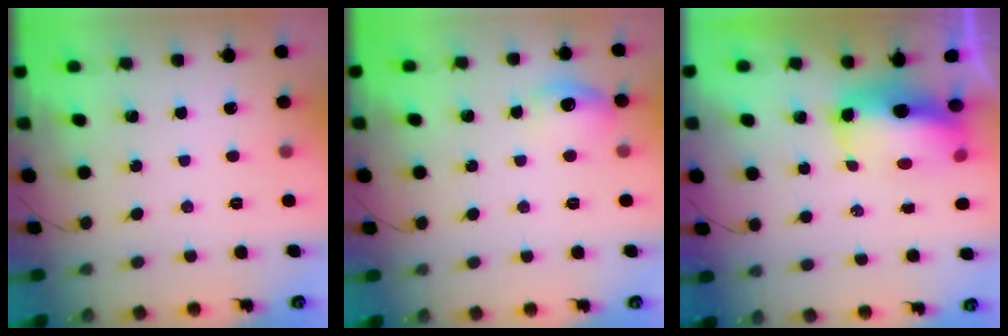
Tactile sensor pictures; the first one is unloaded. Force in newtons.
{"total": 9.4, "press": 9.4, "slide": 0.5}
{"total": 10.5, "press": 10.2, "slide": 2.3}